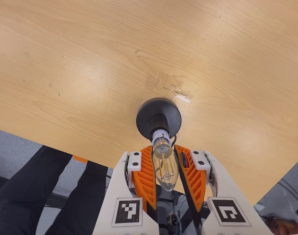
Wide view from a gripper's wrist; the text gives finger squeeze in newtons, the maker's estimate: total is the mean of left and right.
{"total": 13.6, "left": 13.6, "right": 13.7}